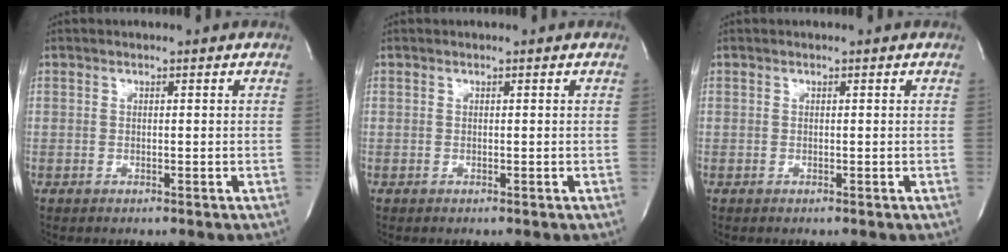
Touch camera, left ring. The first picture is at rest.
{"total": 0.0}
{"total": 0.0}